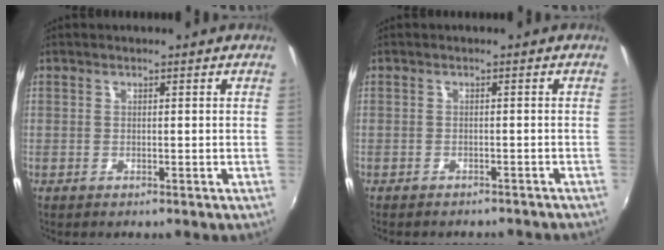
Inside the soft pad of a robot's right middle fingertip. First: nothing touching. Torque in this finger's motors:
{"motor_torque": [0.10, -0.28, 0.06, 0.02]}